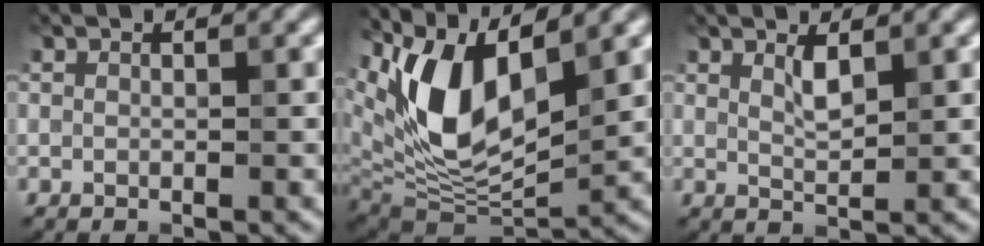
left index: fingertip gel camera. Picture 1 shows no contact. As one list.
[{"total": 10.7, "force": [4.4, 4.8, 8.5], "torque": [-0.170, -0.008, 0.084]}, {"total": 1.7, "force": [1.0, 0.4, 1.3], "torque": [-0.026, -0.002, 0.018]}]